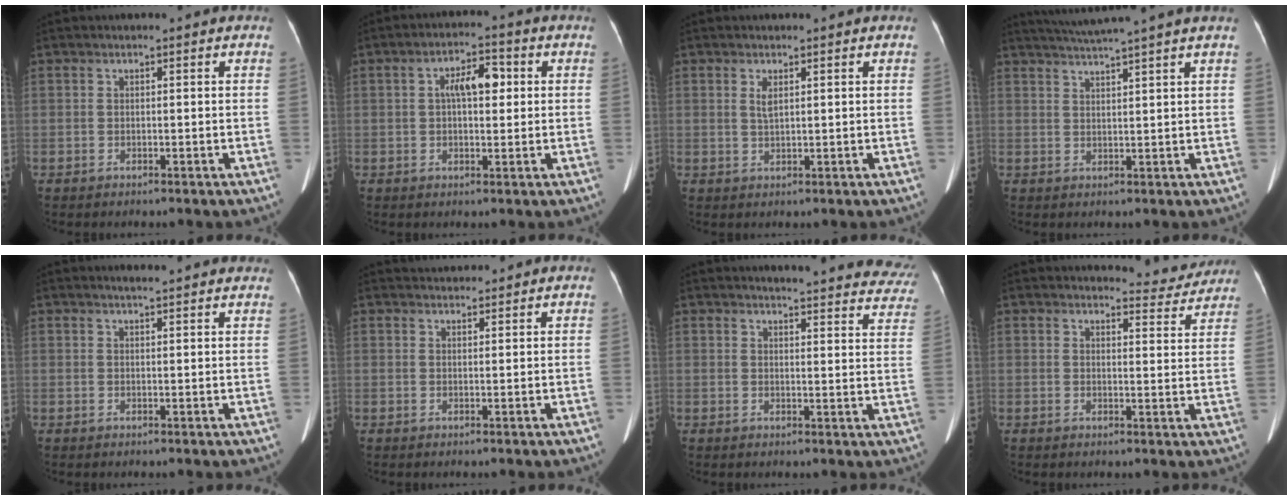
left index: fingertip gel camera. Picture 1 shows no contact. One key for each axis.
{"total": 5.6, "fx": 1.1, "fy": 2.2, "fz": 5.0, "tx": -0.091, "ty": 0.018, "tz": 0.017}
{"total": 1.6, "fx": 0.7, "fy": 0.4, "fz": 1.4, "tx": -0.035, "ty": -0.003, "tz": 0.018}
{"total": 7.6, "fx": 6.6, "fy": -1.8, "fz": 3.4, "tx": -0.055, "ty": 0.014, "tz": 0.094}
{"total": 6.6, "fx": 6.0, "fy": 0.7, "fz": 2.6, "tx": -0.033, "ty": 0.018, "tz": 0.064}
{"total": 2.6, "fx": 2.6, "fy": 0.4, "fz": 0.1, "tx": -0.001, "ty": 0.022, "tz": 0.044}
{"total": 20.9, "fx": 19.8, "fy": 3.4, "fz": 5.5, "tx": -0.050, "ty": -0.070, "tz": 0.205}
{"total": 5.4, "fx": 5.3, "fy": 0.8, "fz": -0.3, "tx": 0.008, "ty": -0.018, "tz": 0.052}